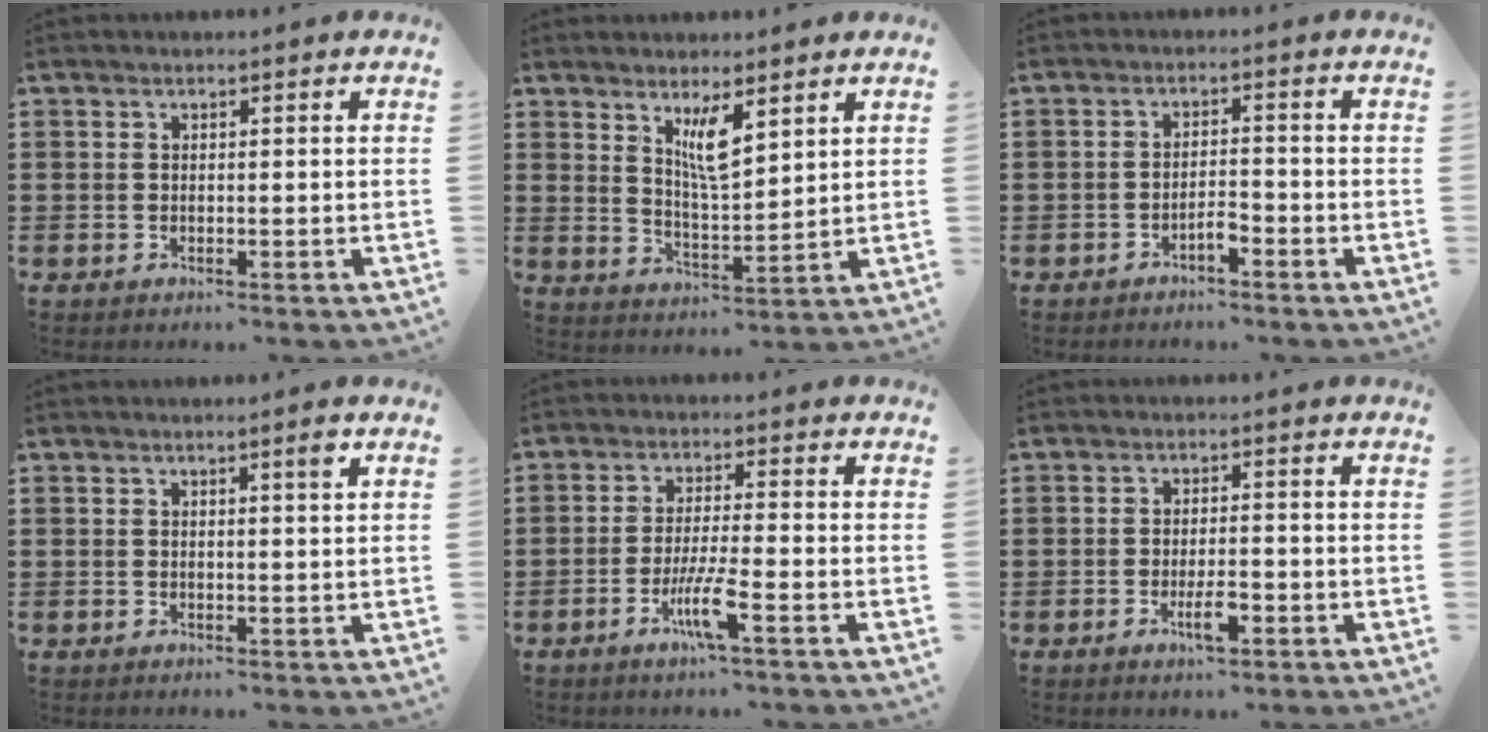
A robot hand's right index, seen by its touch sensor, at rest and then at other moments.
{"total": 6.1, "force": [3.4, 1.6, 4.8], "torque": [-0.096, -0.003, 0.058]}
{"total": 2.4, "force": [-1.8, 0.5, 1.5], "torque": [-0.029, 0.003, -0.034]}
{"total": 1.8, "force": [1.1, 0.0, 1.5], "torque": [-0.022, -0.004, 0.016]}
{"total": 6.0, "force": [-2.9, 0.1, 5.2], "torque": [-0.105, -0.015, -0.055]}
{"total": 3.9, "force": [-1.7, 1.0, 3.3], "torque": [-0.068, -0.002, -0.034]}